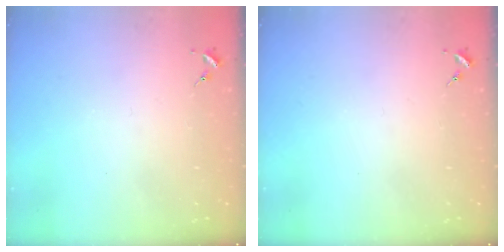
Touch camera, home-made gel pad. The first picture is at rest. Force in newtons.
{"total": 0.0}